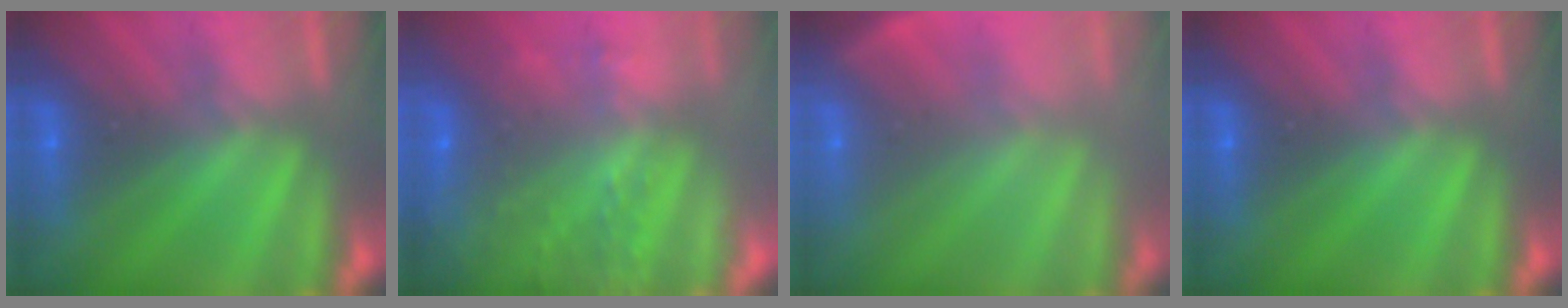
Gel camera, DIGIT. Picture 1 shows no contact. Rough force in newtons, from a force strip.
{"total": 10.8}
{"total": 2.4}
{"total": 0.0}